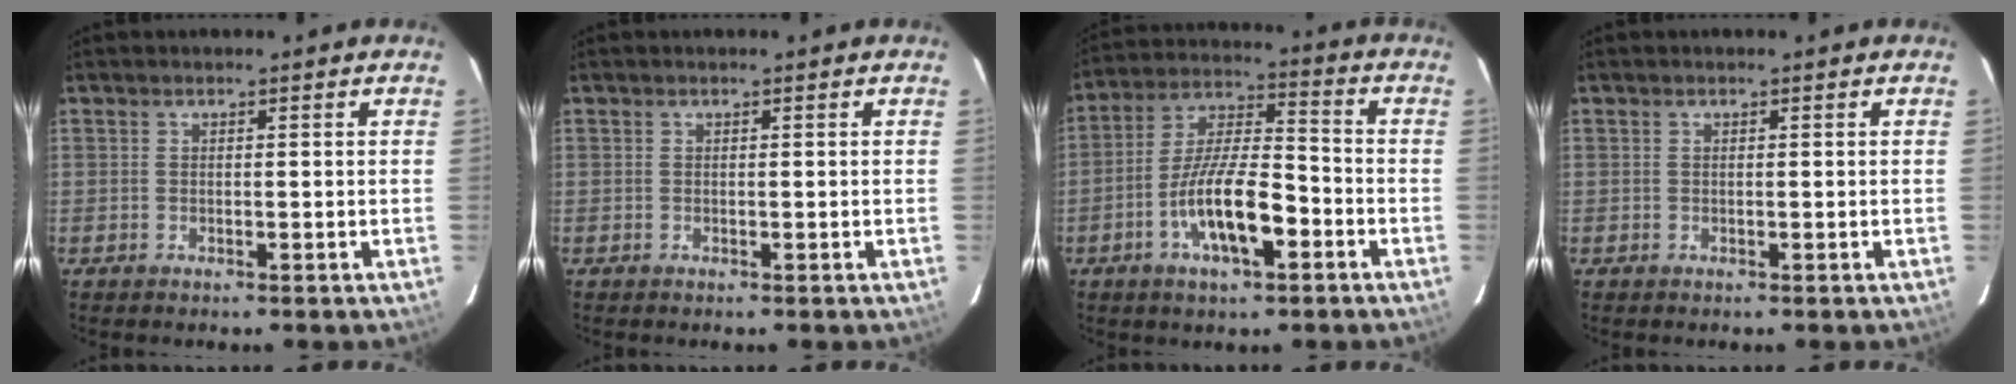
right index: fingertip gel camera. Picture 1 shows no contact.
{"total": 0.0}
{"total": 13.1, "force": [-5.4, 4.0, 11.2], "torque": [-0.219, 0.003, -0.097]}
{"total": 0.0}